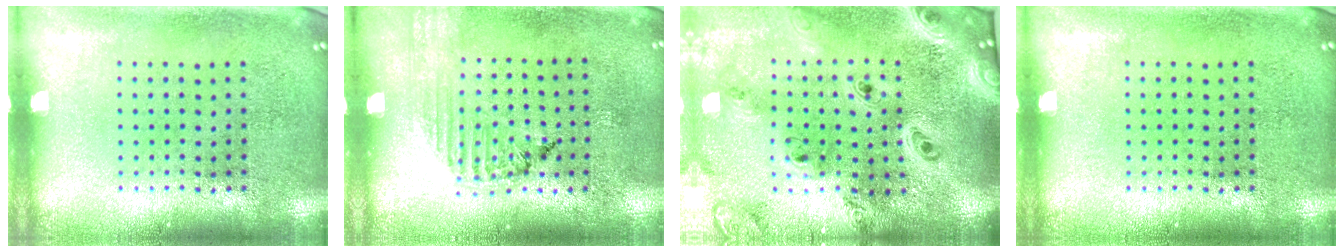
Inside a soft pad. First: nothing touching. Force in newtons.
{"total": 1.3, "press": 1.3, "slide": 0.2}
{"total": 3.6, "press": 2.8, "slide": 2.3}
{"total": 0.0}